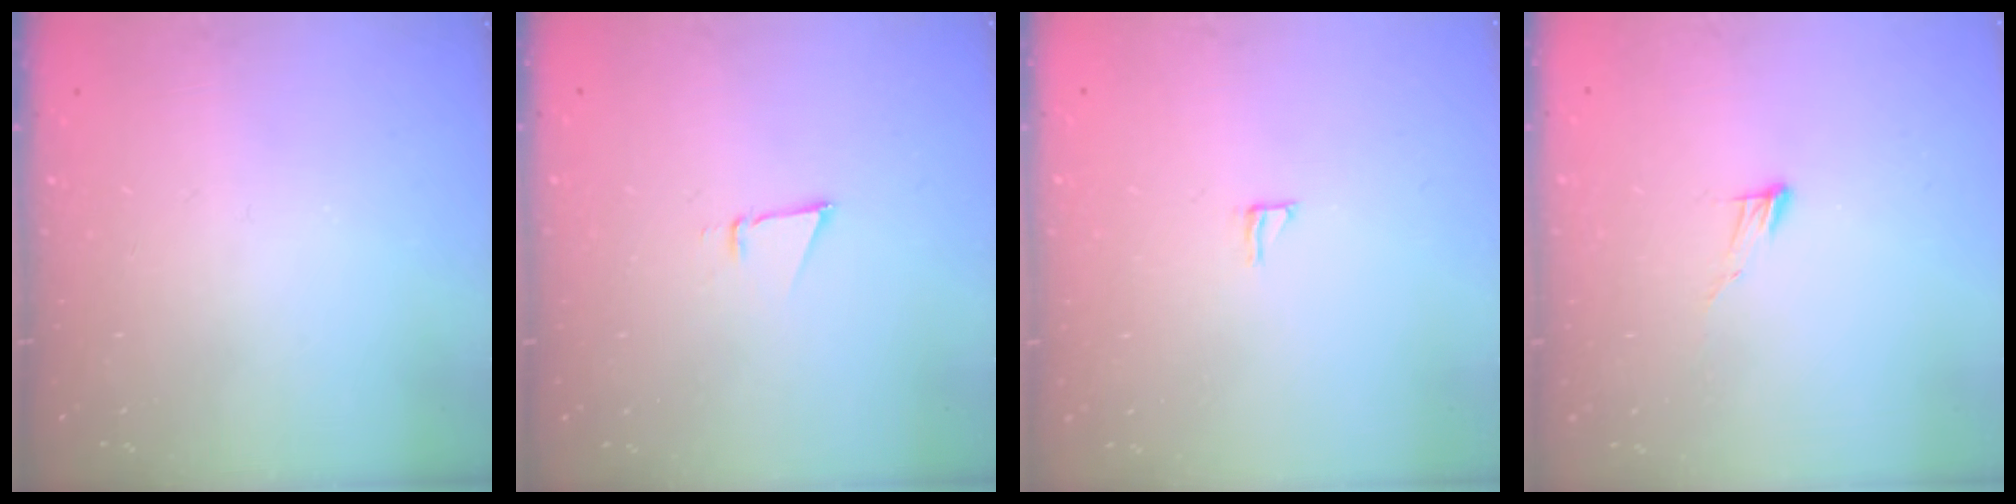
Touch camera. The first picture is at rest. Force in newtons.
{"total": 2.6, "press": 2.5, "slide": 0.8}
{"total": 4.3, "press": 4.3, "slide": 0.3}
{"total": 4.0, "press": 4.0, "slide": 0.3}